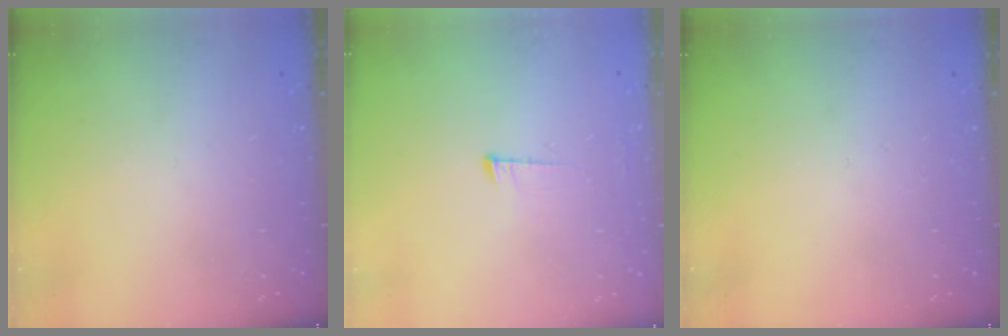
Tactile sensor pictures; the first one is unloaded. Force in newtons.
{"total": 6.1, "press": 6.1, "slide": 0.6}
{"total": 0.0}